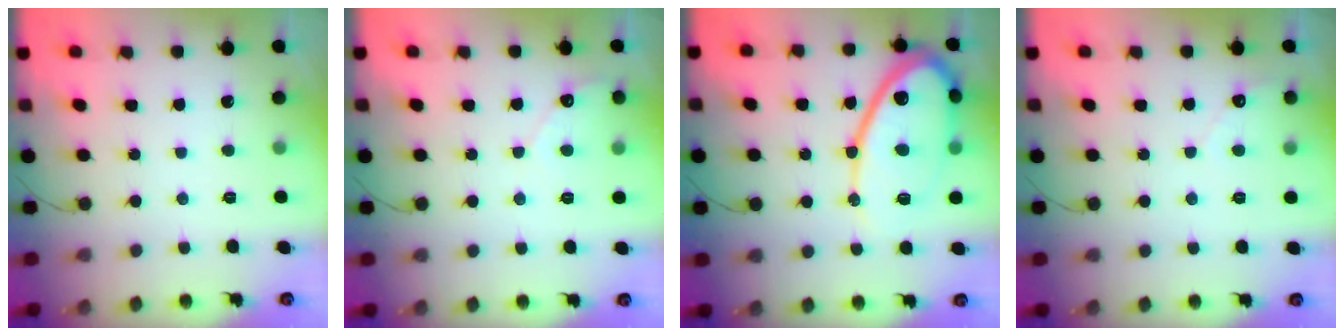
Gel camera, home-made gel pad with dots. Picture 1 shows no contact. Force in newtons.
{"total": 3.5, "press": 3.5, "slide": 0.3}
{"total": 17.6, "press": 17.5, "slide": 1.4}
{"total": 2.2, "press": 2.2, "slide": 0.2}